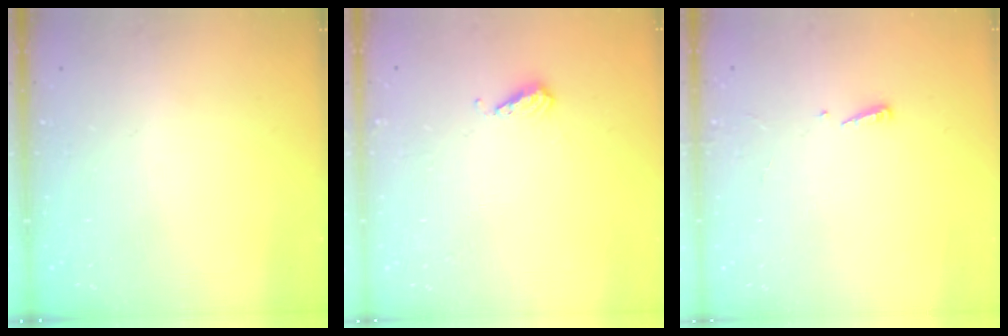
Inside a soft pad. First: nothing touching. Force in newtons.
{"total": 5.0, "press": 4.8, "slide": 1.3}
{"total": 2.4, "press": 2.4, "slide": 0.2}